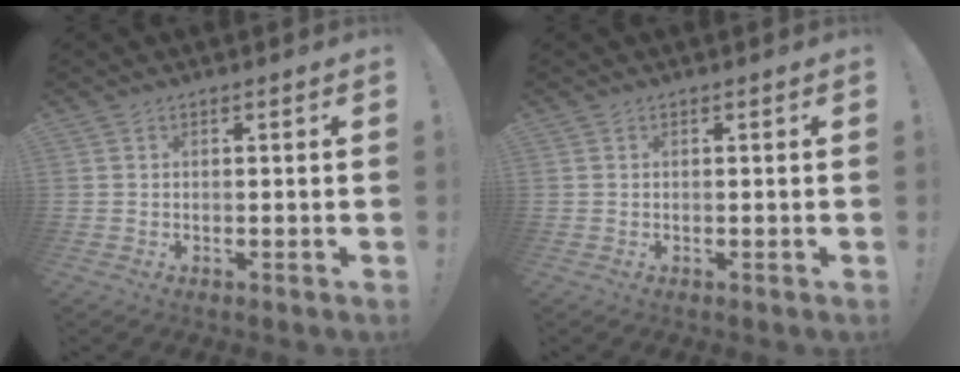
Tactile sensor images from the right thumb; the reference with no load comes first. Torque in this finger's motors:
{"motor_torque": [-0.01, -0.17, -0.06, 0.14, 0.00]}